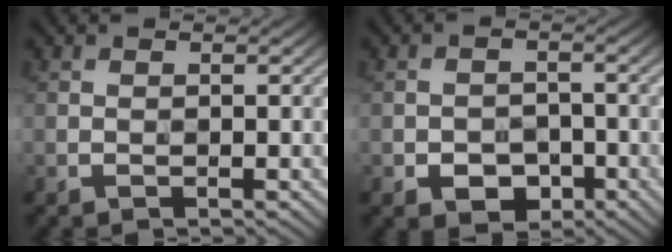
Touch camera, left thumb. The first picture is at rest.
{"total": 4.1, "force": [-2.0, 2.8, 2.2], "torque": [-0.035, -0.003, -0.037]}